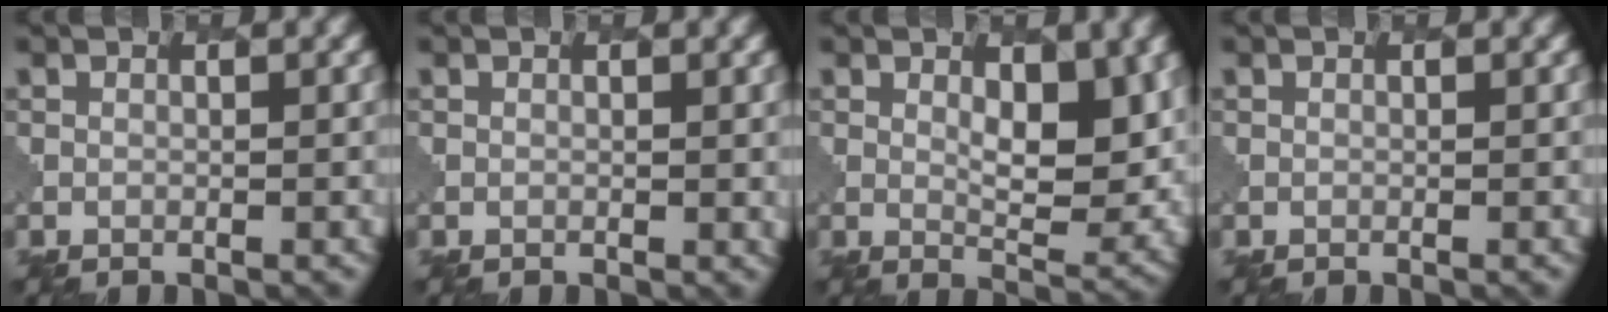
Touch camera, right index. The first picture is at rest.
{"total": 0.6, "force": [0.3, 0.4, 0.4], "torque": [-0.004, -0.004, 0.008]}
{"total": 5.7, "force": [1.4, 2.5, 5.0], "torque": [-0.076, -0.012, 0.030]}
{"total": 0.0}